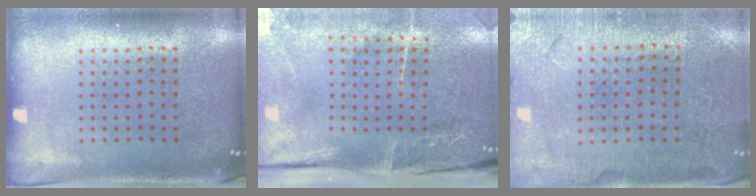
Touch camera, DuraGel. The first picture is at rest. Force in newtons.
{"total": 5.0, "press": 3.9, "slide": 3.2}
{"total": 0.5, "press": 0.5, "slide": 0.2}